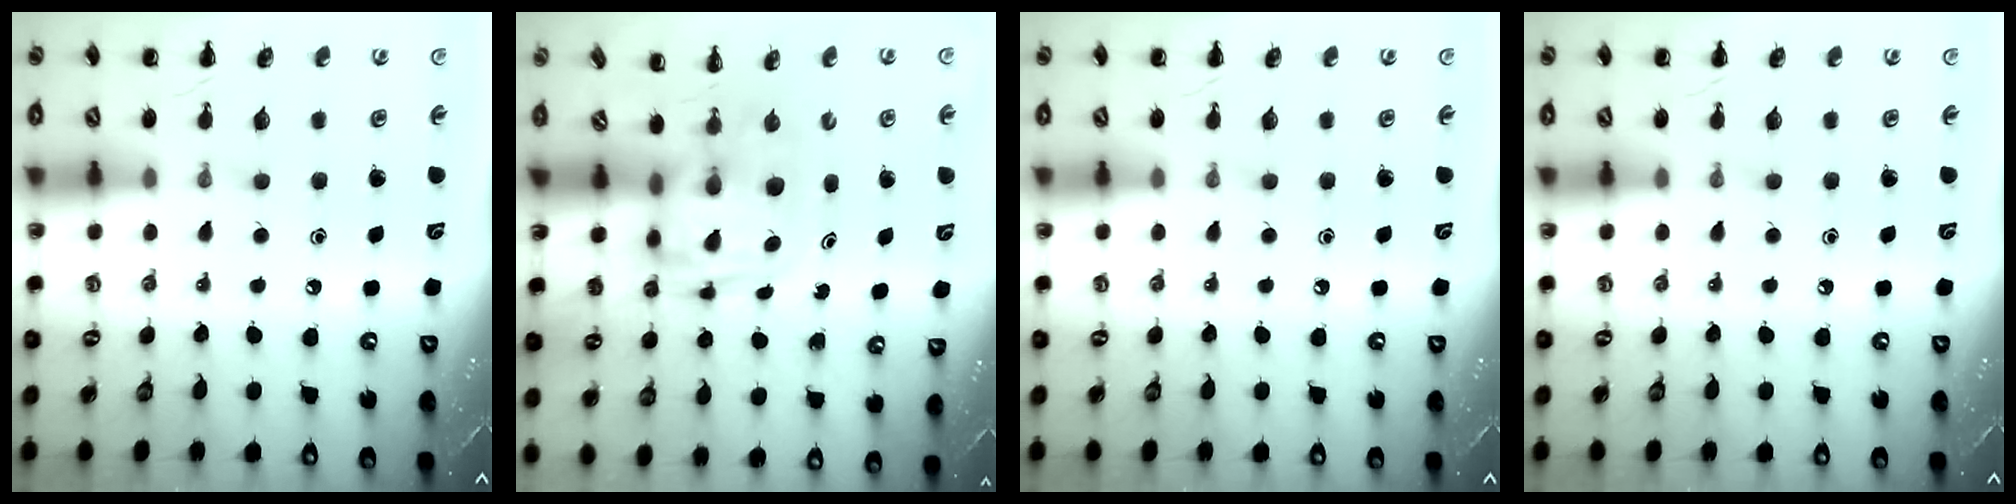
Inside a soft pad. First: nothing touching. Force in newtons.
{"total": 2.7, "press": 2.7, "slide": 0.2}
{"total": 0.0}
{"total": 0.0}